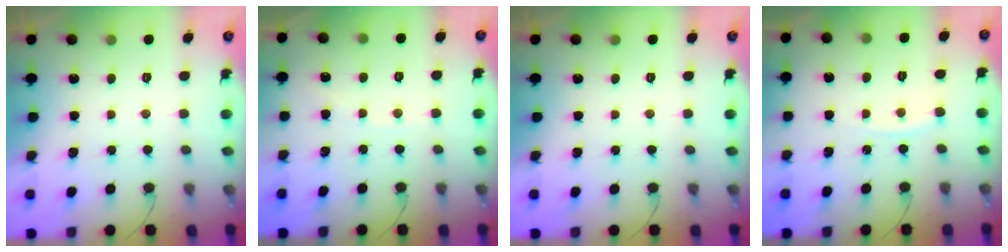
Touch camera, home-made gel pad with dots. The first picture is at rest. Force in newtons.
{"total": 2.7, "press": 2.7, "slide": 0.5}
{"total": 0.0}
{"total": 3.9, "press": 3.8, "slide": 0.5}